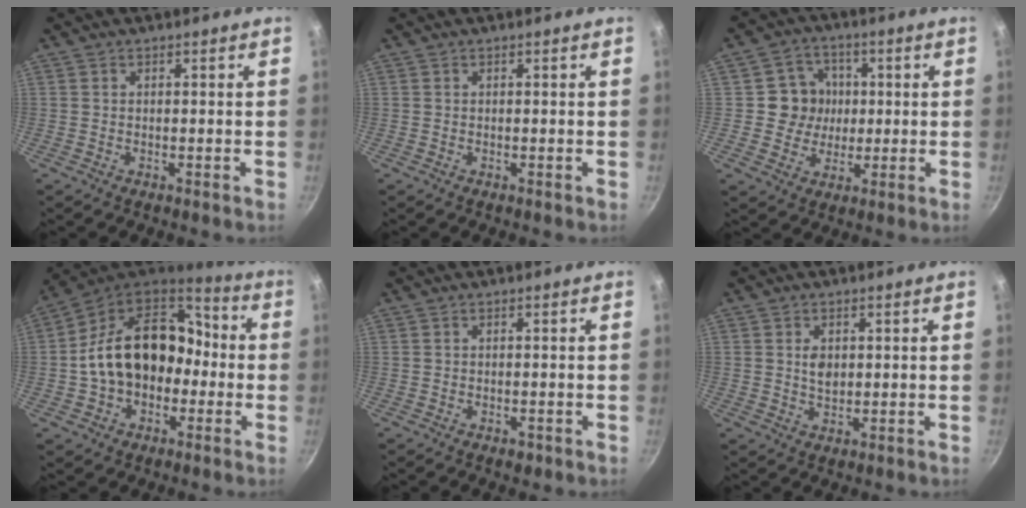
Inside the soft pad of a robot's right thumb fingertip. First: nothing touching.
{"total": 0.0}
{"total": 8.6, "force": [0.5, 8.2, 2.6], "torque": [0.005, 0.013, 0.005]}
{"total": 20.1, "force": [-1.8, 13.9, 14.4], "torque": [-0.206, 0.049, -0.035]}
{"total": 1.1, "force": [-0.6, 0.6, 0.7], "torque": [-0.006, 0.001, -0.007]}
{"total": 3.2, "force": [0.6, 2.1, 2.3], "torque": [-0.029, -0.004, 0.014]}